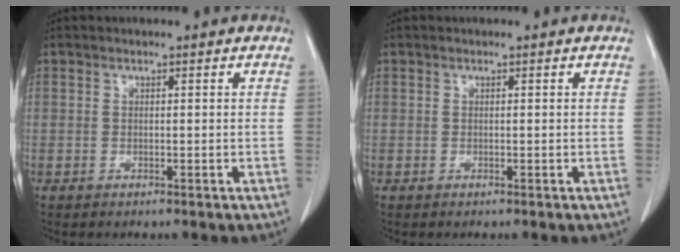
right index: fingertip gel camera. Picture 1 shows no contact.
{"total": 0.0}